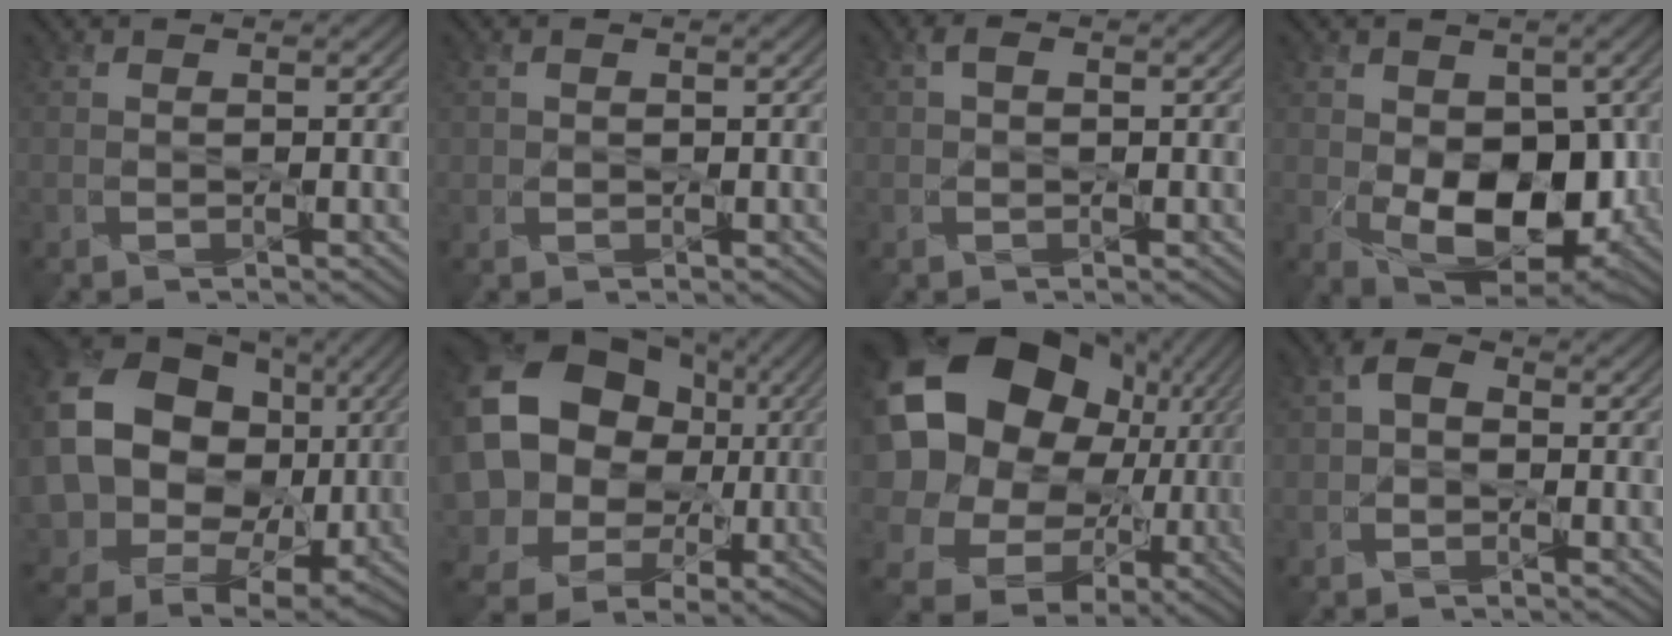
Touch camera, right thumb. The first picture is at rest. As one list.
[{"total": 0.9, "force": [0.1, 0.8, -0.3], "torque": [0.007, 0.000, 0.001]}, {"total": 1.0, "force": [0.3, 0.8, 0.6], "torque": [-0.014, 0.006, 0.002]}, {"total": 10.1, "force": [-1.1, 6.6, 7.5], "torque": [-0.123, -0.020, -0.010]}, {"total": 19.7, "force": [2.7, 16.6, 10.3], "torque": [-0.280, -0.004, 0.071]}, {"total": 20.1, "force": [0.7, 17.9, 9.2], "torque": [-0.262, -0.014, 0.014]}, {"total": 22.6, "force": [4.4, 18.5, 12.2], "torque": [-0.292, -0.025, 0.091]}, {"total": 2.1, "force": [-0.4, 1.7, 1.0], "torque": [-0.022, 0.011, -0.019]}]